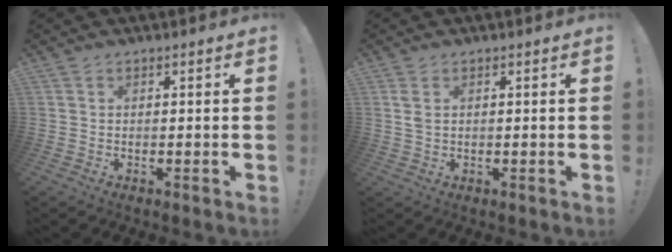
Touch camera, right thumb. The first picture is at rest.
{"total": 2.6, "force": [1.0, 1.5, 1.8], "torque": [-0.035, 0.004, 0.017]}